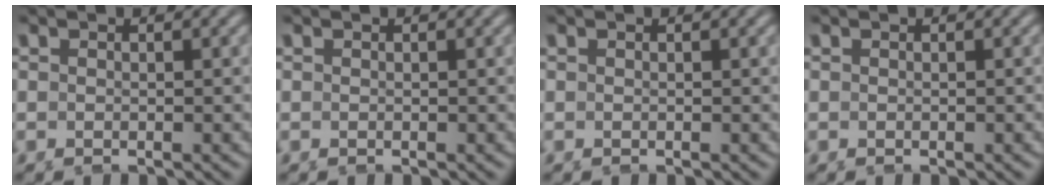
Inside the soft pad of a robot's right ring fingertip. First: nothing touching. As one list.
[{"total": 0.0}, {"total": 0.0}, {"total": 0.0}]